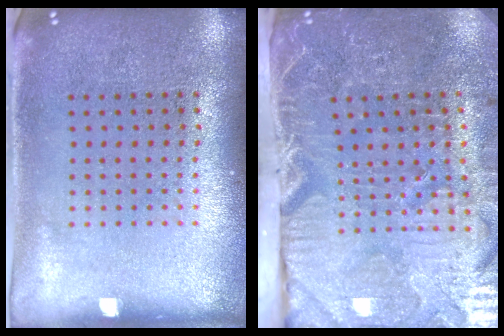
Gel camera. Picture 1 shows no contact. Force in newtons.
{"total": 4.4, "press": 4.1, "slide": 1.4}